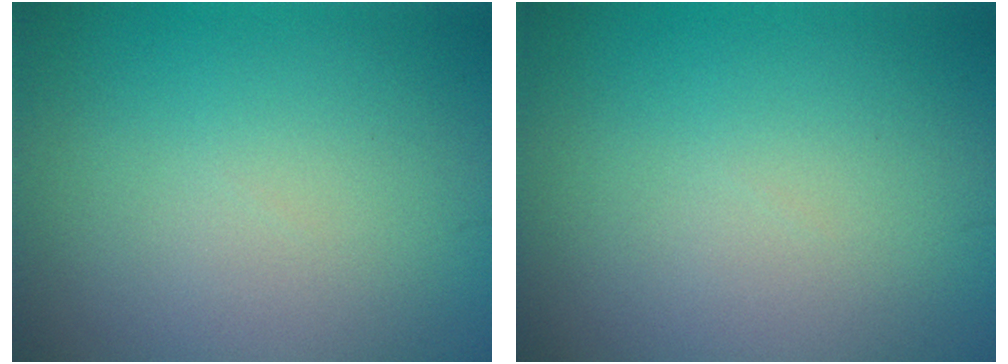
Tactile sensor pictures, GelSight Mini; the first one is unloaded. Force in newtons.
{"total": 0.0}